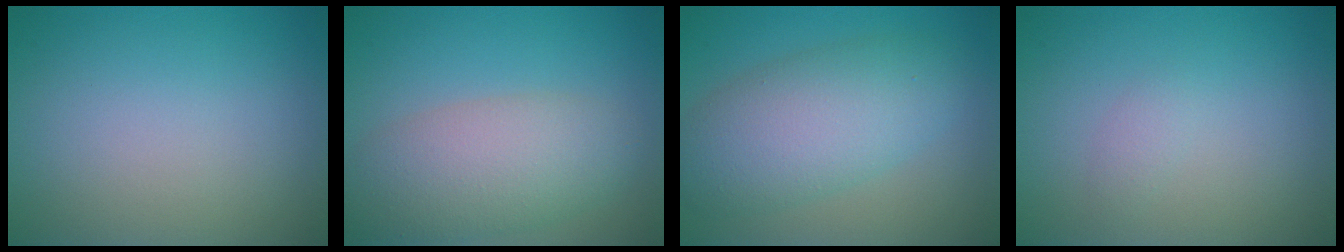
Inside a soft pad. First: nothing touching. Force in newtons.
{"total": 5.9, "press": 5.9, "slide": 0.4}
{"total": 6.9, "press": 6.9, "slide": 0.4}
{"total": 0.8, "press": 0.8, "slide": 0.0}